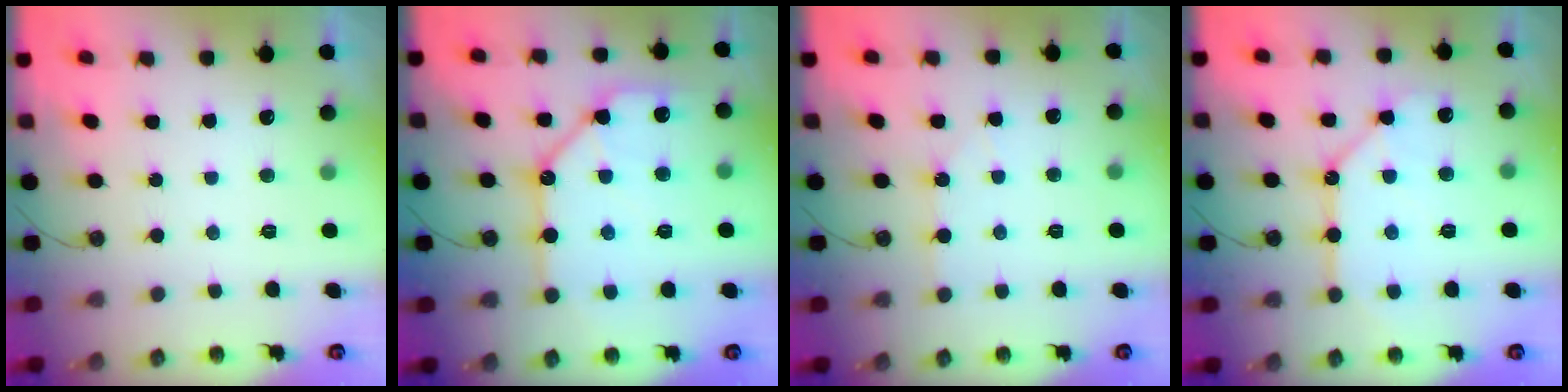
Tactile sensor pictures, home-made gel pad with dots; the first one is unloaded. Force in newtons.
{"total": 15.2, "press": 15.0, "slide": 1.9}
{"total": 2.5, "press": 2.5, "slide": 0.5}
{"total": 13.1, "press": 13.1, "slide": 1.5}